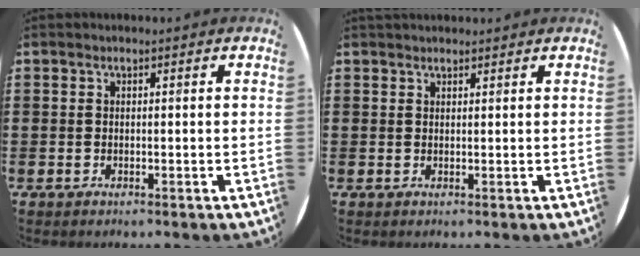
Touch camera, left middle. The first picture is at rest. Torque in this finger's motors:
{"motor_torque": [0.53, -0.51, 0.04, 0.05]}